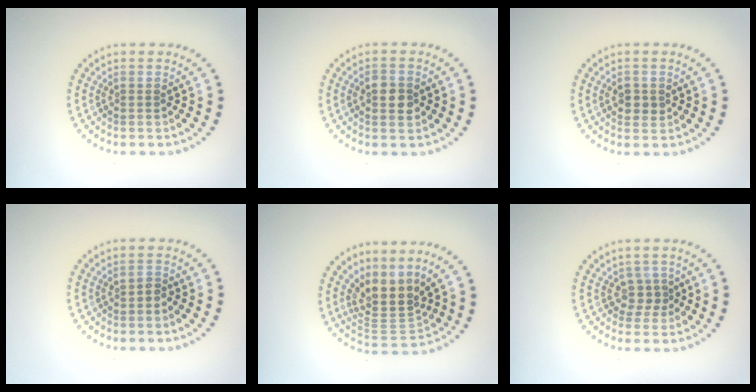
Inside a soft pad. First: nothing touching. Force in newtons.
{"total": 2.6, "press": 2.6, "slide": 0.1}
{"total": 1.7, "press": 1.7, "slide": 0.2}
{"total": 0.8, "press": 0.7, "slide": 0.4}
{"total": 4.1, "press": 3.1, "slide": 2.8}
{"total": 1.8, "press": 1.2, "slide": 1.3}